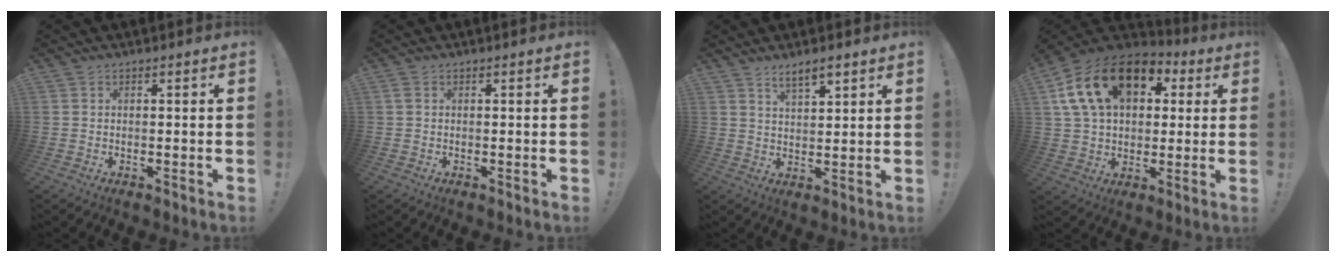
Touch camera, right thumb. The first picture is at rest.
{"total": 0.8, "force": [0.2, 0.5, 0.5], "torque": [-0.014, 0.004, 0.004]}
{"total": 5.3, "force": [4.1, 1.7, 3.0], "torque": [-0.050, -0.020, 0.072]}
{"total": 20.8, "force": [8.0, 13.7, 13.4], "torque": [-0.232, -0.011, 0.147]}